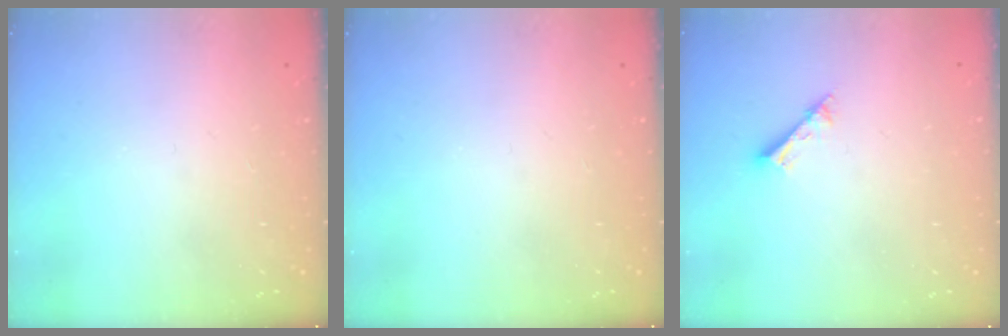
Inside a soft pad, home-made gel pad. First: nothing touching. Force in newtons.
{"total": 0.0}
{"total": 2.5, "press": 2.5, "slide": 0.1}